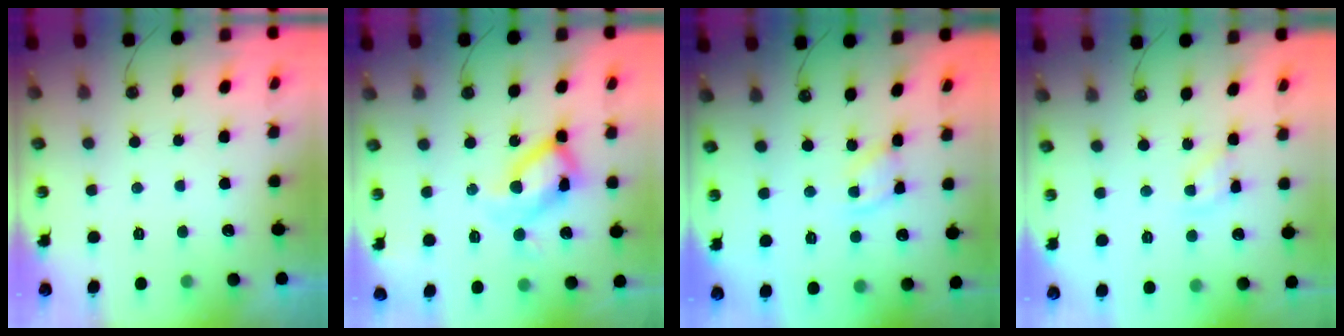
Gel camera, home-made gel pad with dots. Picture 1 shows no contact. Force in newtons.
{"total": 17.7, "press": 17.6, "slide": 1.3}
{"total": 4.1, "press": 4.1, "slide": 0.2}
{"total": 6.3, "press": 6.3, "slide": 0.0}